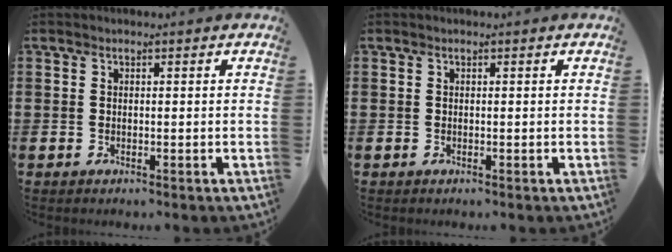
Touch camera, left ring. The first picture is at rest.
{"total": 0.0}